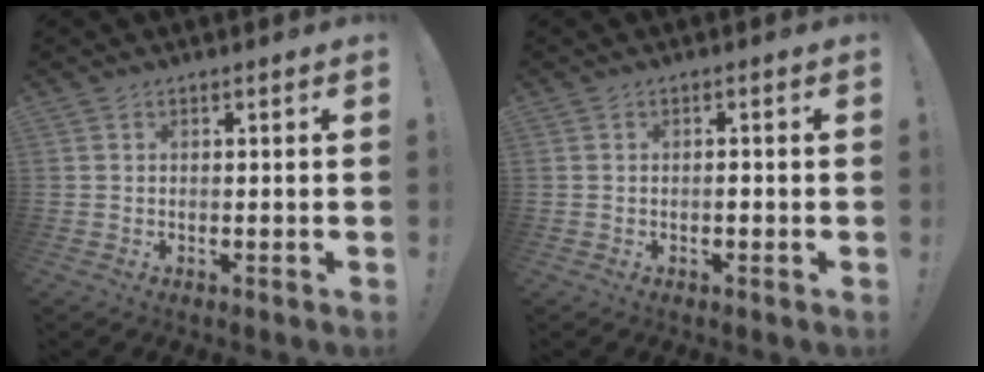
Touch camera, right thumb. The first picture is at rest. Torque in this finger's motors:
{"motor_torque": [2.96, 2.04, 0.81, -0.76, 0.63]}